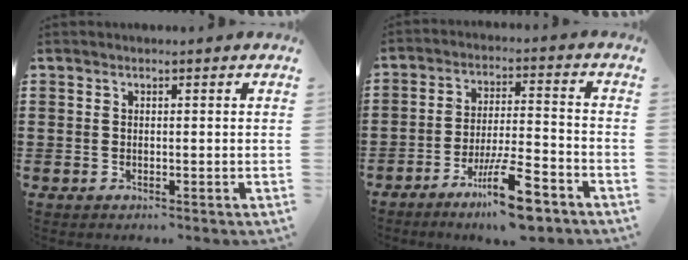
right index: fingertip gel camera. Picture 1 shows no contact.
{"total": 10.3, "force": [-6.5, 2.1, 7.7], "torque": [-0.139, 0.013, -0.119]}